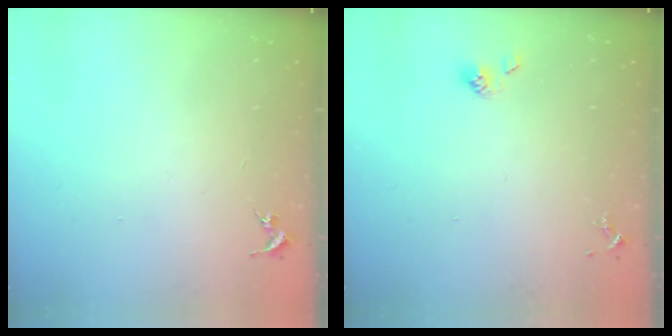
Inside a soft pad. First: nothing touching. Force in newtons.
{"total": 4.6, "press": 4.1, "slide": 2.2}